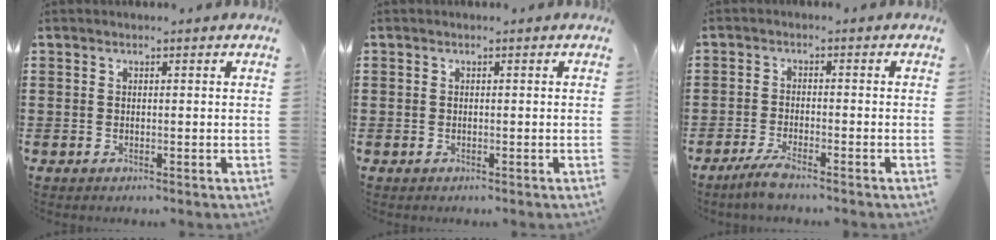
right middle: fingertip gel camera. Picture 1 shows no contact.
{"total": 0.5, "force": [-0.1, 0.5, 0.0], "torque": [-0.002, 0.004, -0.003]}
{"total": 3.2, "force": [-2.7, 0.2, 1.7], "torque": [-0.051, -0.007, -0.057]}